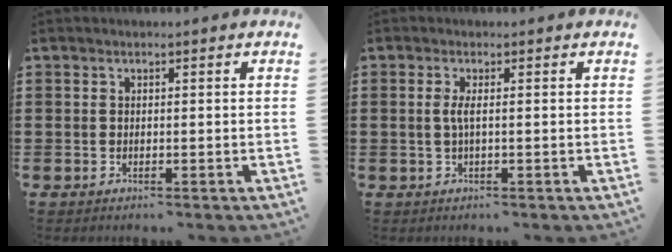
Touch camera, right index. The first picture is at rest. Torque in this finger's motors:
{"motor_torque": [0.82, 0.30, 0.25, 0.09]}